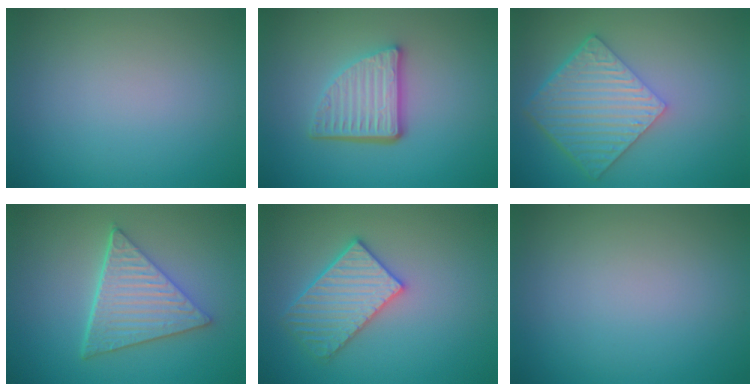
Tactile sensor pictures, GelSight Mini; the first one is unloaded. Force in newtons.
{"total": 4.8, "press": 3.4, "slide": 3.3}
{"total": 7.0, "press": 4.9, "slide": 5.0}
{"total": 5.9, "press": 4.4, "slide": 3.9}
{"total": 4.0, "press": 3.8, "slide": 1.4}
{"total": 0.0}